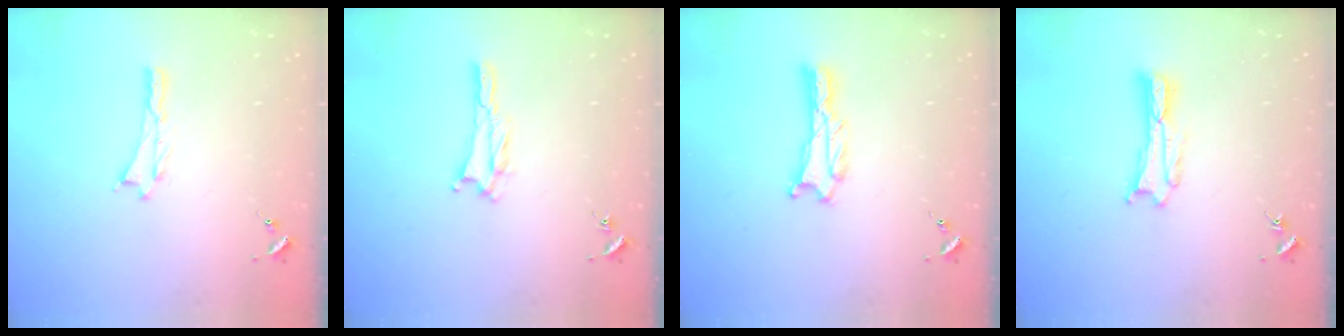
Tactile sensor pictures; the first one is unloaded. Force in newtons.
{"total": 1.4, "press": 1.4, "slide": 0.2}
{"total": 0.7, "press": 0.7, "slide": 0.1}
{"total": 0.9, "press": 0.9, "slide": 0.2}